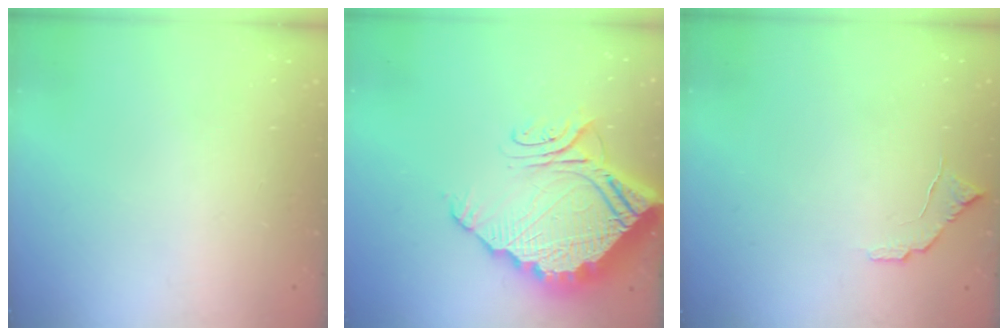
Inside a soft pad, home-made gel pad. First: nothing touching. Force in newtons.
{"total": 18.1, "press": 18.0, "slide": 1.5}
{"total": 6.2, "press": 6.2, "slide": 0.5}